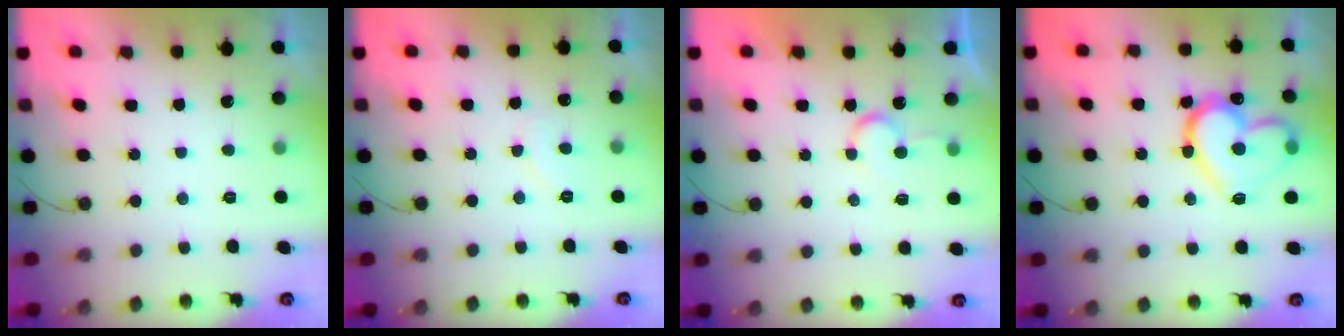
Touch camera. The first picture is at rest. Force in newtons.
{"total": 5.3, "press": 5.3, "slide": 0.4}
{"total": 5.2, "press": 5.2, "slide": 0.3}
{"total": 19.2, "press": 19.1, "slide": 2.2}